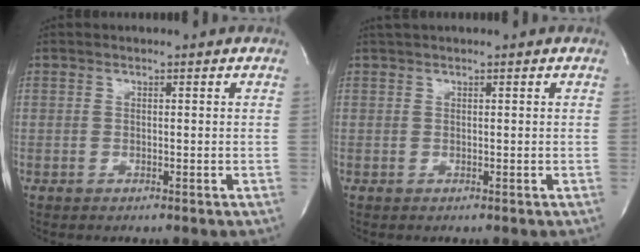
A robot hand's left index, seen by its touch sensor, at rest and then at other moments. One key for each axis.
{"total": 3.1, "fx": 2.8, "fy": 0.3, "fz": 1.5, "tx": -0.021, "ty": 0.033, "tz": 0.043}